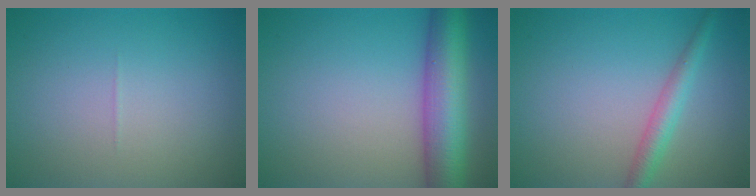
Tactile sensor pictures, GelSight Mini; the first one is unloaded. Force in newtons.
{"total": 7.9, "press": 7.9, "slide": 0.2}
{"total": 2.5, "press": 2.5, "slide": 0.0}